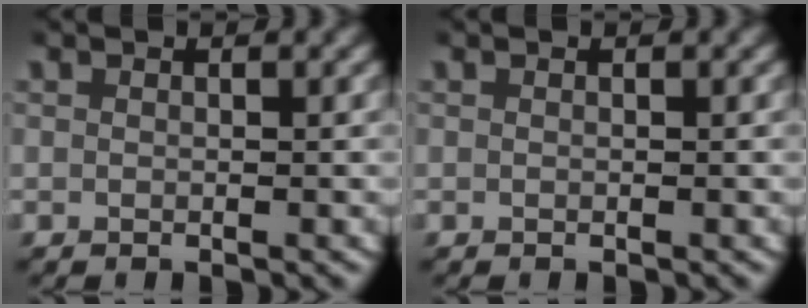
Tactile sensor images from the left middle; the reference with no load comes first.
{"total": 0.0}